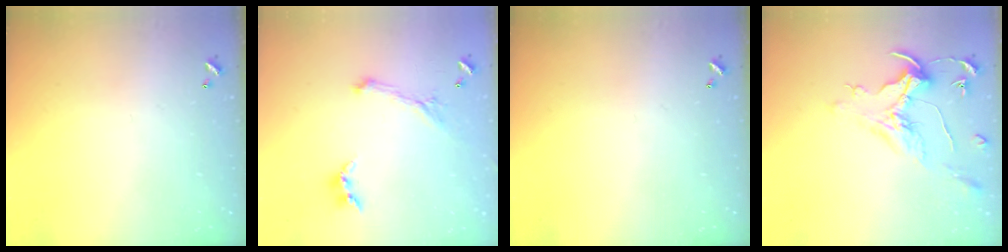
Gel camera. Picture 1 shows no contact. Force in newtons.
{"total": 1.6, "press": 1.5, "slide": 0.4}
{"total": 0.0}
{"total": 1.6, "press": 1.4, "slide": 0.7}